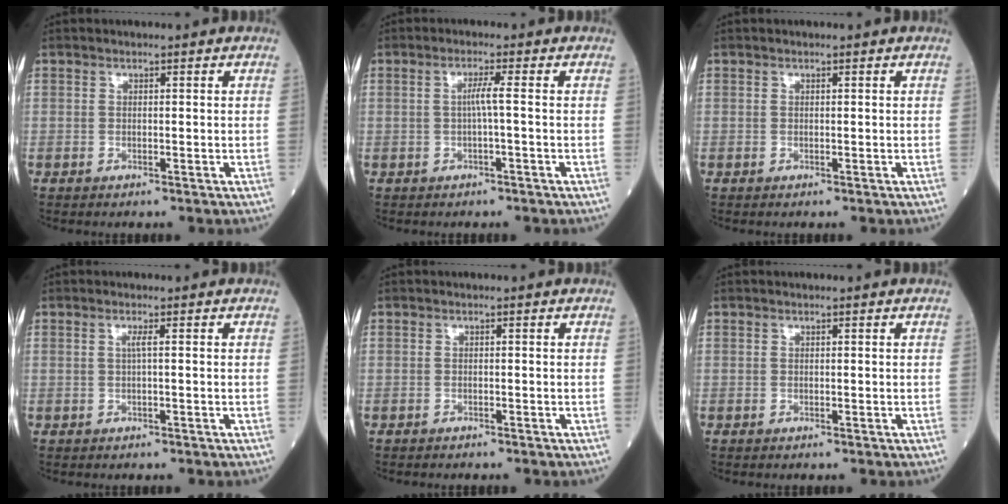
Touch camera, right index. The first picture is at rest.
{"total": 2.1, "force": [-0.2, -0.4, 2.0], "torque": [-0.037, 0.002, -0.005]}
{"total": 0.0}
{"total": 0.9, "force": [0.0, -0.2, 0.9], "torque": [-0.016, 0.002, 0.000]}
{"total": 0.8, "force": [-0.7, 0.2, 0.3], "torque": [-0.010, -0.001, -0.010]}
{"total": 0.0}